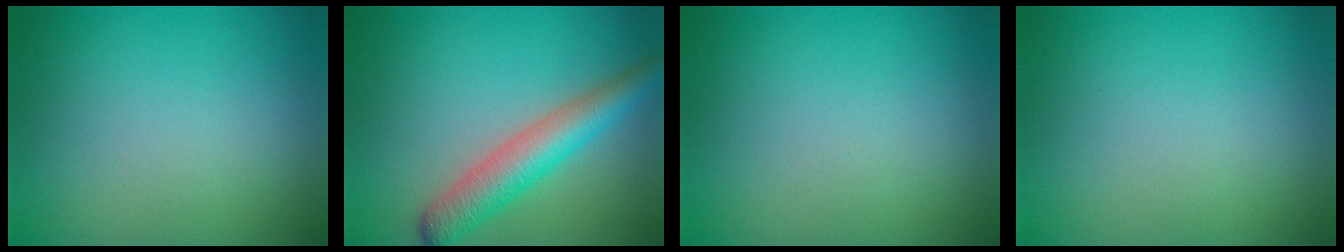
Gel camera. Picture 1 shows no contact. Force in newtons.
{"total": 4.9, "press": 4.9, "slide": 0.1}
{"total": 0.0}
{"total": 0.0}